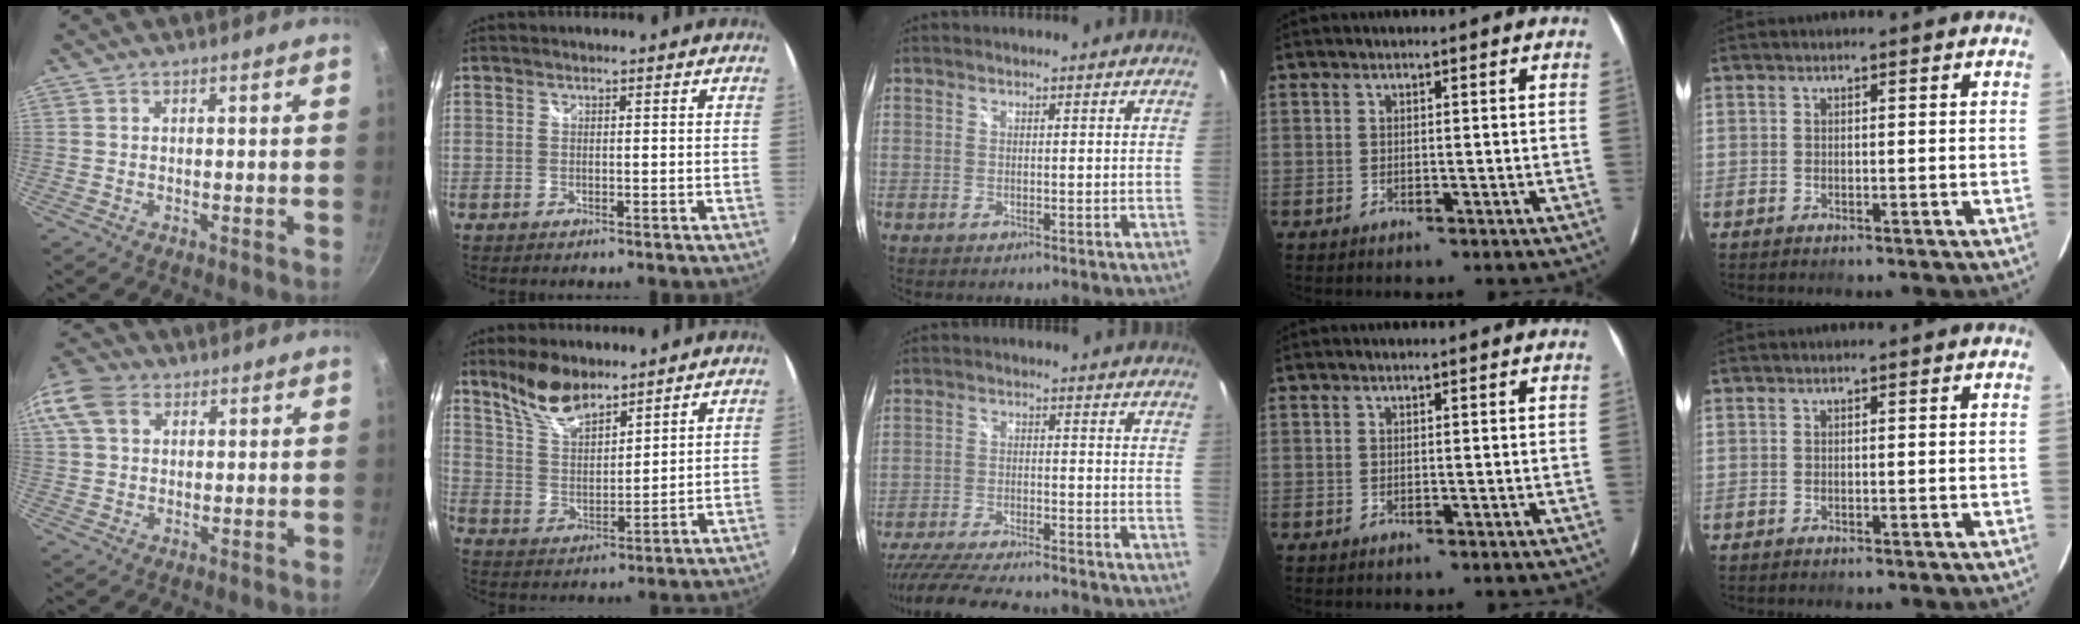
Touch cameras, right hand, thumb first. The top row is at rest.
{"thumb": {"total": 13.0, "force": [4.7, 9.7, 7.3], "torque": [-0.162, 0.025, 0.079]}, "index": {"total": 9.5, "force": [7.6, 3.2, 4.7], "torque": [-0.090, 0.007, 0.153]}, "middle": {"total": 17.9, "force": [-15.5, 3.0, 8.4], "torque": [-0.171, -0.034, -0.250]}}